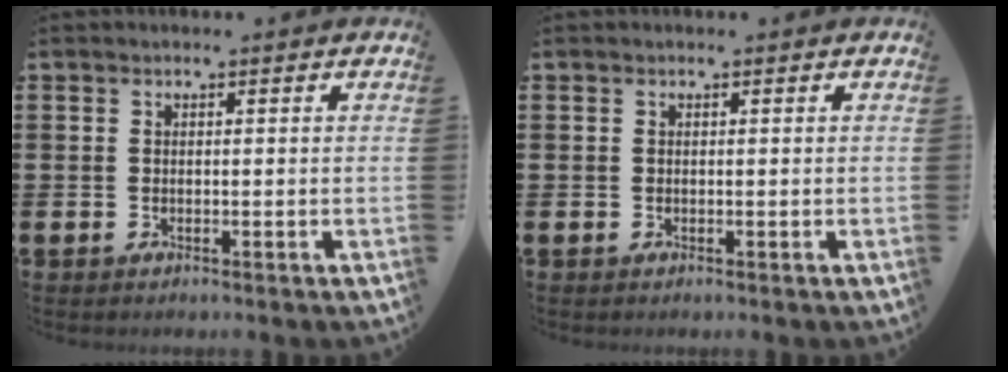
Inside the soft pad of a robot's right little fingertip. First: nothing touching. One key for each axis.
{"total": 0.0}